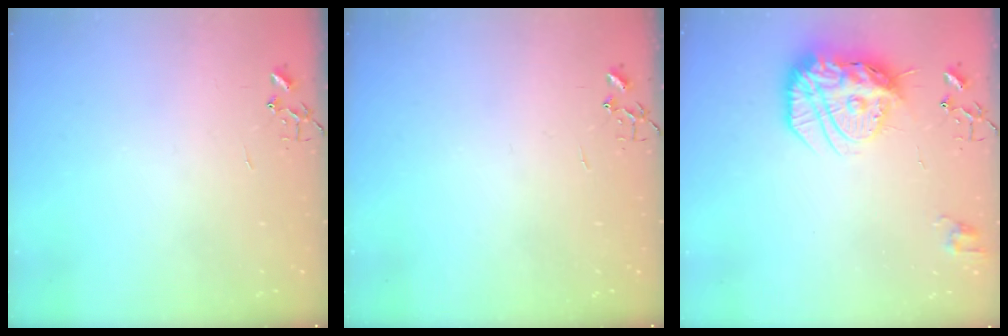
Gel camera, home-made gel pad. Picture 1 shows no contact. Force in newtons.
{"total": 0.0}
{"total": 18.3, "press": 18.2, "slide": 1.9}